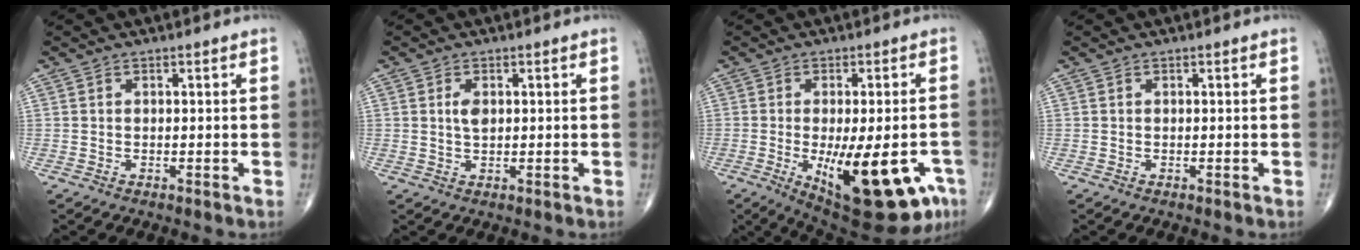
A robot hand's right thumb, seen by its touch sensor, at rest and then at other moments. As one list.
[{"total": 2.6, "force": [0.6, 1.4, 2.1], "torque": [-0.036, -0.004, 0.012]}, {"total": 20.6, "force": [-7.4, 7.9, 17.6], "torque": [-0.205, -0.005, -0.084]}, {"total": 0.0}]